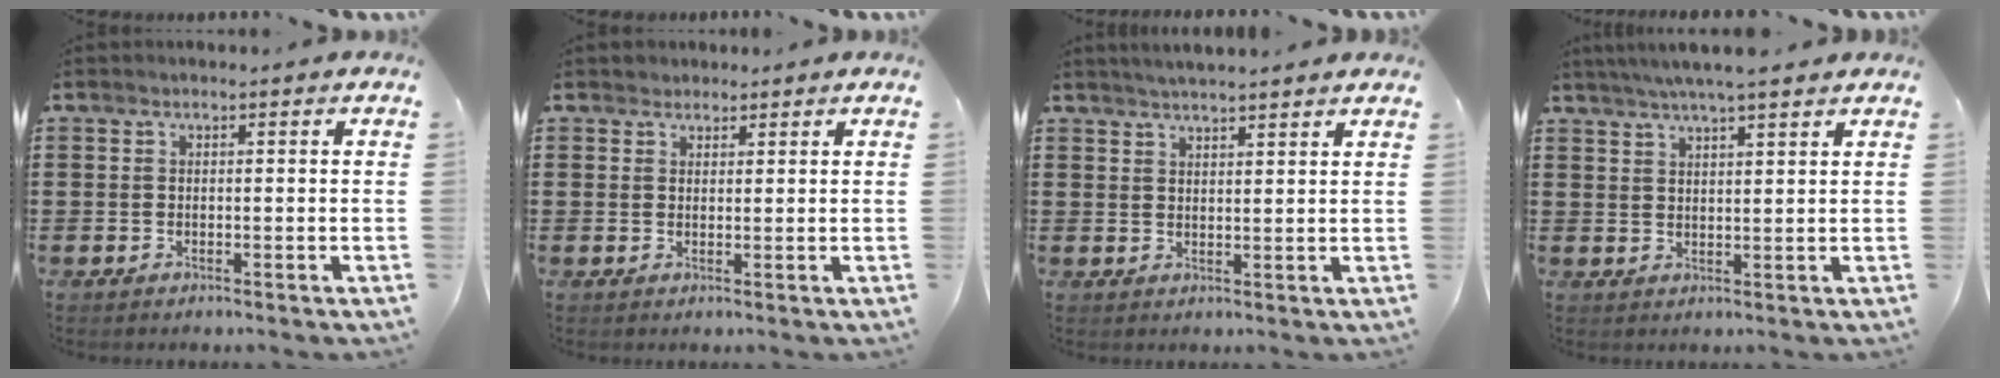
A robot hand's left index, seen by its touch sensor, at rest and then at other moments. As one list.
[{"total": 1.6, "force": [1.3, 0.9, -0.2], "torque": [-0.003, 0.006, 0.026]}, {"total": 2.5, "force": [2.4, -0.3, 0.5], "torque": [-0.014, -0.004, 0.045]}, {"total": 4.4, "force": [3.7, 0.1, 2.3], "torque": [-0.054, -0.003, 0.066]}]